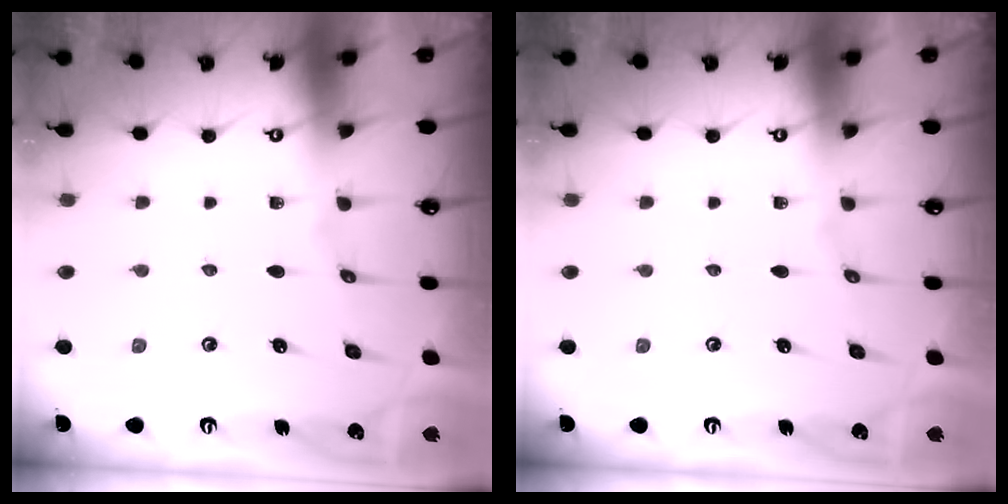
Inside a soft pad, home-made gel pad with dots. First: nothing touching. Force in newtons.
{"total": 0.0}